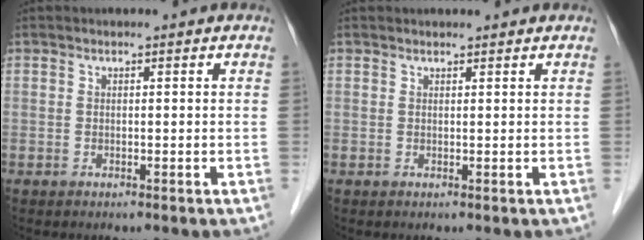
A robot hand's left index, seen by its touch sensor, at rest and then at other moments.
{"total": 1.4, "force": [1.4, 0.4, 0.2], "torque": [-0.008, 0.011, 0.020]}